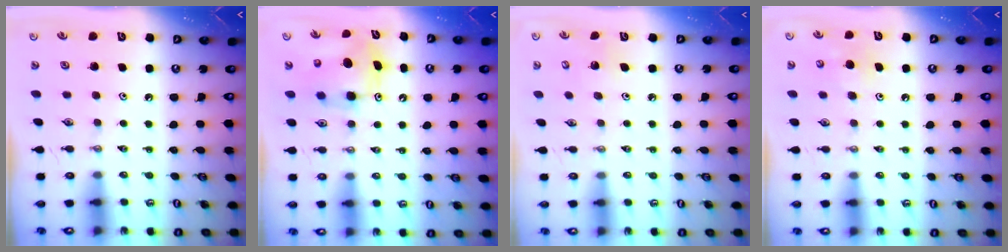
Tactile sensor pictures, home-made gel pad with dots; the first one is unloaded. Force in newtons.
{"total": 7.1, "press": 7.1, "slide": 0.1}
{"total": 5.1, "press": 5.0, "slide": 0.5}
{"total": 8.2, "press": 8.1, "slide": 1.1}